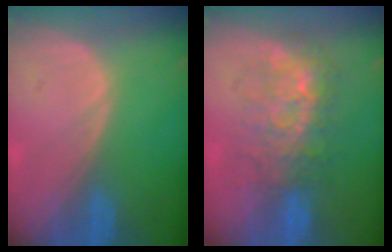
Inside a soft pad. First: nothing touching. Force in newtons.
{"total": 7.6, "press": 7.2, "slide": 2.4}